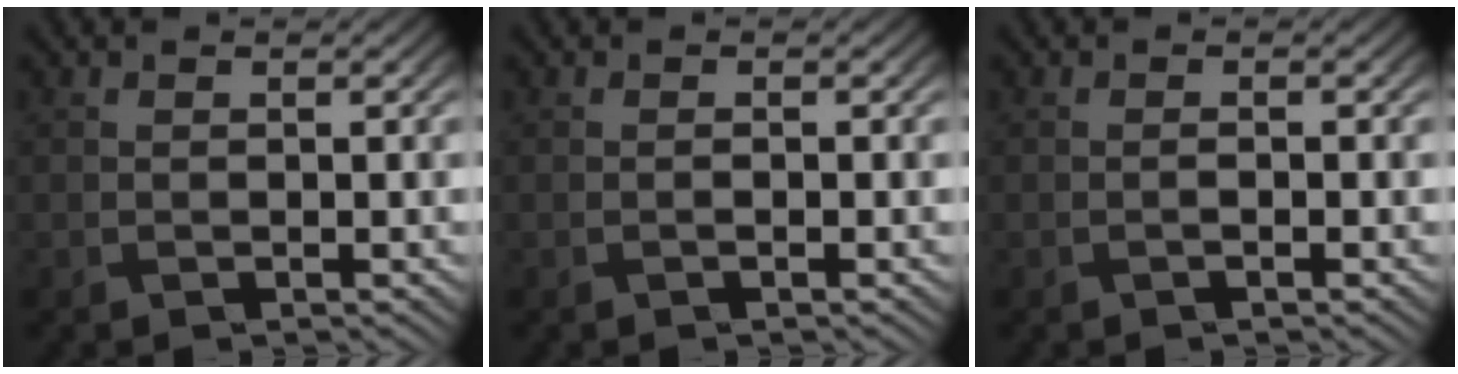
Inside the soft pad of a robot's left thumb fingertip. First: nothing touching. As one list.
[{"total": 0.7, "force": [-0.6, -0.2, 0.3], "torque": [-0.002, -0.001, -0.011]}, {"total": 0.9, "force": [-0.8, -0.1, 0.5], "torque": [-0.005, 0.001, -0.015]}]